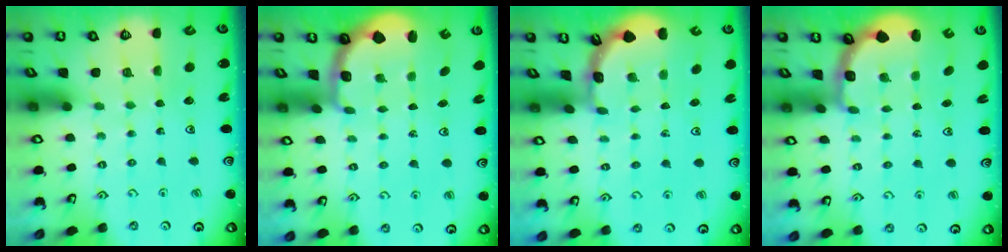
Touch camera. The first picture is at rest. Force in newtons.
{"total": 2.4, "press": 1.1, "slide": 2.1}
{"total": 1.7, "press": 1.6, "slide": 0.1}
{"total": 2.9, "press": 1.9, "slide": 2.2}